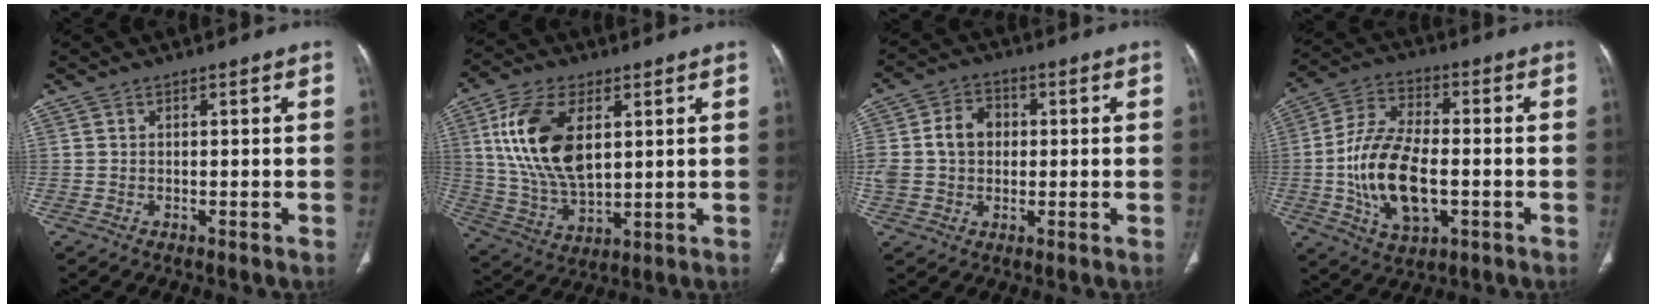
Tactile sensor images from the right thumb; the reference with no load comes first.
{"total": 16.6, "force": [4.5, 8.9, 13.3], "torque": [-0.254, -0.014, 0.092]}
{"total": 10.2, "force": [0.8, 8.2, 6.0], "torque": [-0.113, 0.021, 0.016]}
{"total": 16.1, "force": [-2.6, 8.5, 13.4], "torque": [-0.252, 0.013, -0.044]}